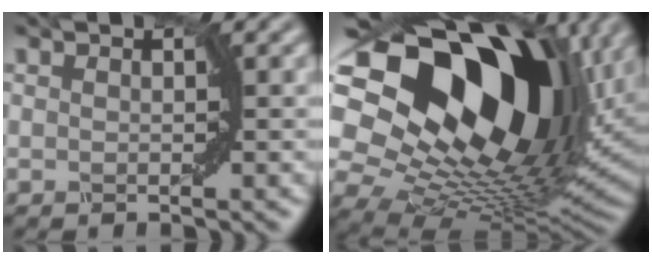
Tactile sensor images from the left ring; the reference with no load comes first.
{"total": 20.9, "force": [6.8, 12.7, 15.3], "torque": [-0.292, 0.022, 0.132]}